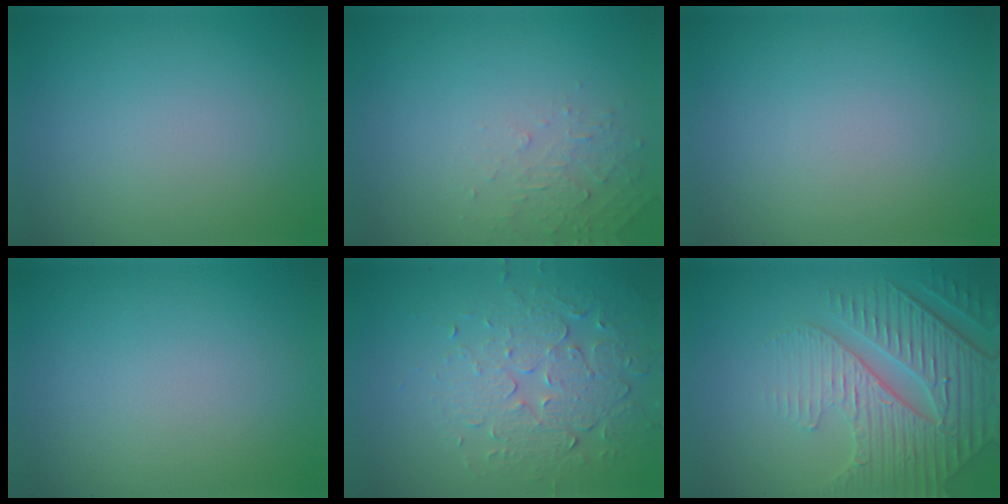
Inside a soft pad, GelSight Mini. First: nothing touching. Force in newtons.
{"total": 1.7, "press": 1.7, "slide": 0.2}
{"total": 0.0}
{"total": 0.0}
{"total": 5.4, "press": 3.6, "slide": 4.0}
{"total": 6.9, "press": 5.3, "slide": 4.4}